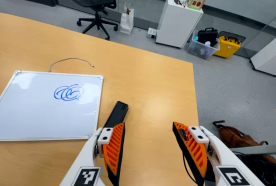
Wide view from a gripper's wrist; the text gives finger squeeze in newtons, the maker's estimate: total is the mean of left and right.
{"total": 0.0}